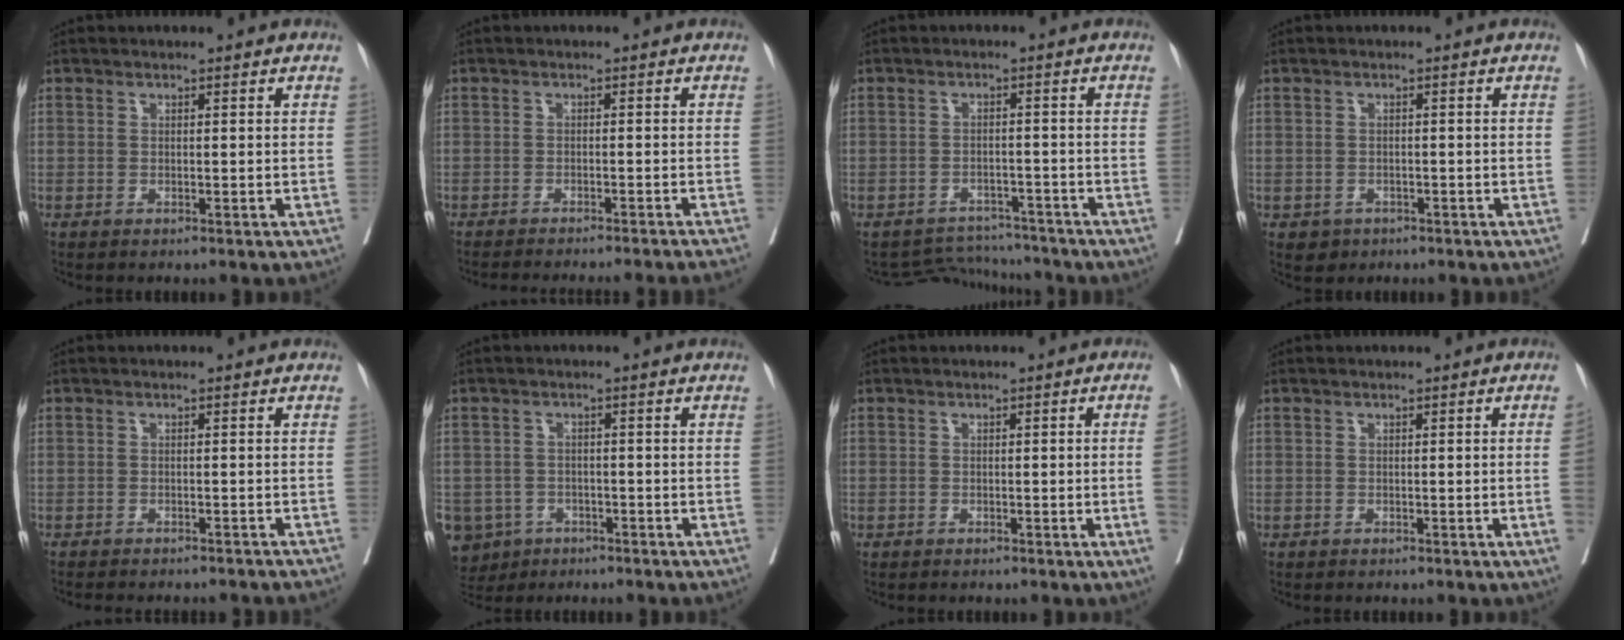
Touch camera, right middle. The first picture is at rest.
{"total": 14.2, "force": [-13.3, -0.6, 5.1], "torque": [-0.063, -0.031, -0.166]}
{"total": 5.5, "force": [-5.2, 0.7, -1.6], "torque": [0.022, 0.015, -0.074]}
{"total": 2.0, "force": [-1.1, 1.7, 0.3], "torque": [-0.005, 0.005, -0.011]}
{"total": 11.5, "force": [-10.5, 2.2, 4.2], "torque": [-0.051, -0.008, -0.115]}
{"total": 8.3, "force": [-4.6, 6.8, 1.6], "torque": [-0.048, 0.003, -0.069]}
{"total": 2.7, "force": [-0.6, -0.8, 2.6], "torque": [-0.035, 0.000, -0.008]}
{"total": 1.3, "force": [-0.3, -0.3, 1.2], "torque": [-0.018, 0.001, -0.004]}